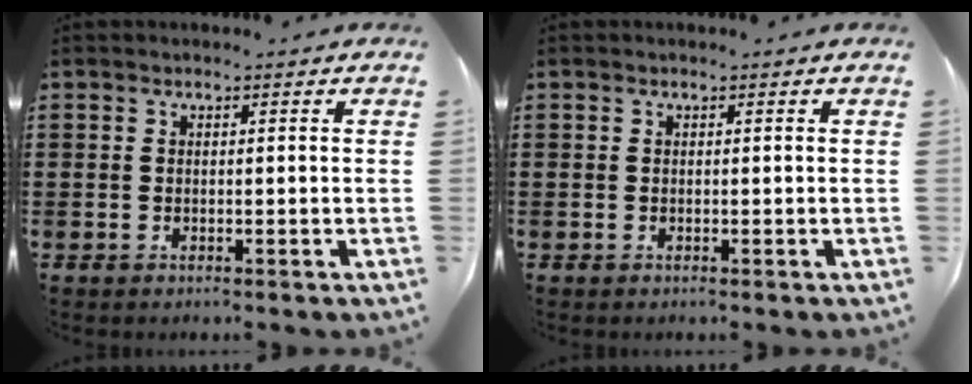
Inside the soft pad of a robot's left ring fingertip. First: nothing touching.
{"total": 0.0}